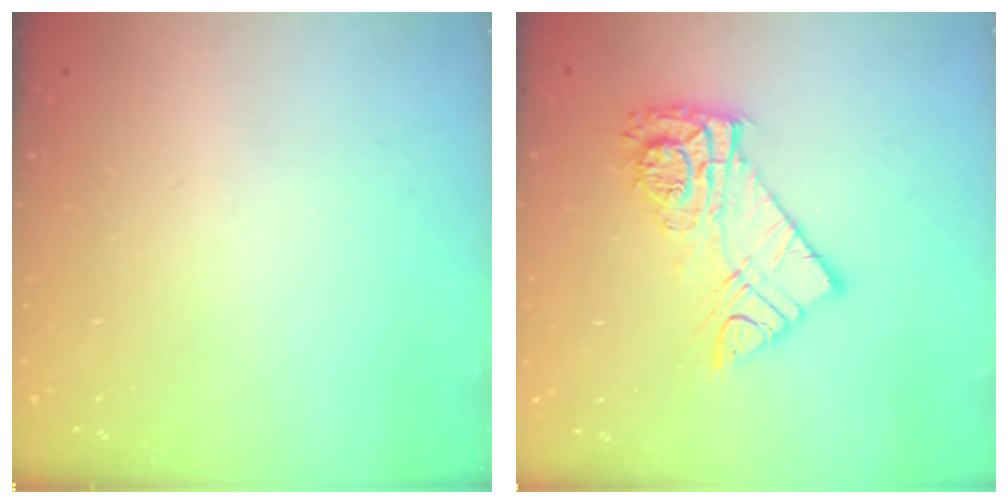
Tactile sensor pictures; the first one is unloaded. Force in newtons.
{"total": 11.4, "press": 11.3, "slide": 1.0}